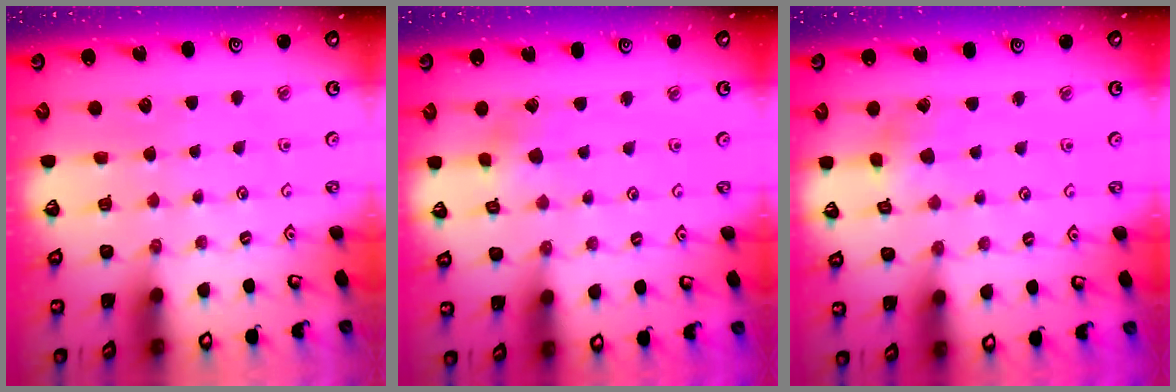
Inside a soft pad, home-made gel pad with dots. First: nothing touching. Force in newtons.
{"total": 2.4, "press": 2.4, "slide": 0.2}
{"total": 2.4, "press": 2.4, "slide": 0.2}